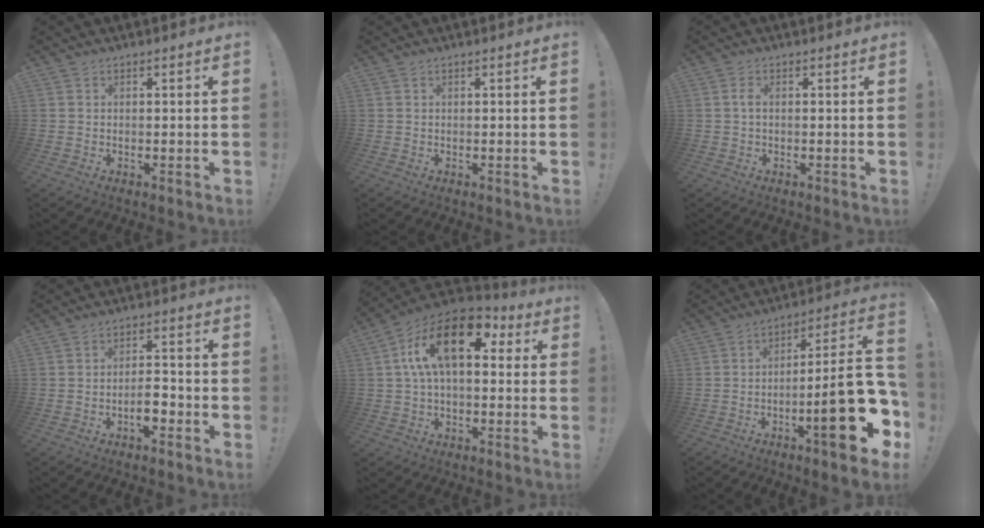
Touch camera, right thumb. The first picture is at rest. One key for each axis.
{"total": 0.0}
{"total": 1.8, "fx": -0.1, "fy": 0.6, "fz": 1.7, "tx": -0.039, "ty": 0.008, "tz": -0.001}
{"total": 5.8, "fx": -2.9, "fy": 2.2, "fz": 4.6, "tx": -0.071, "ty": 0.011, "tz": -0.047}
{"total": 18.0, "fx": 5.7, "fy": 8.6, "fz": 14.8, "tx": -0.261, "ty": -0.014, "tz": 0.092}
{"total": 22.6, "fx": -7.1, "fy": 5.4, "fz": 20.8, "tx": -0.289, "ty": 0.037, "tz": -0.105}